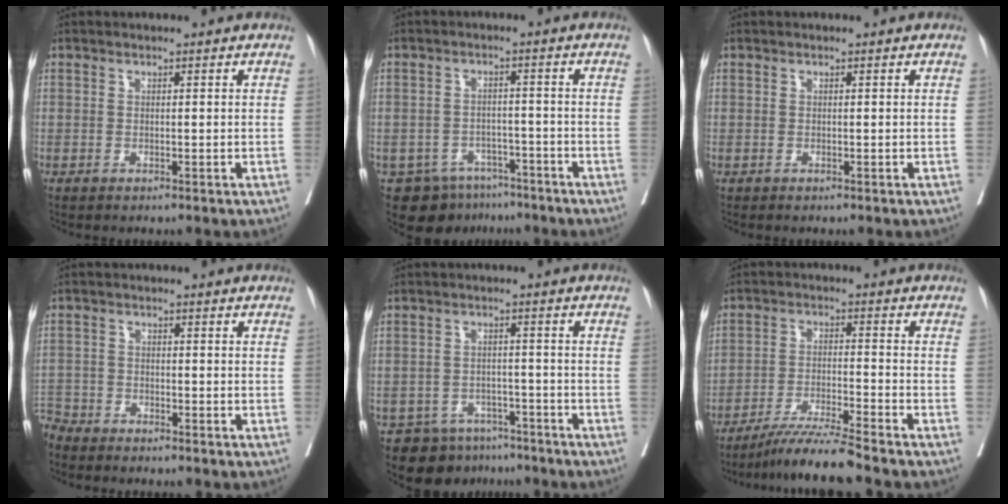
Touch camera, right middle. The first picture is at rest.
{"total": 7.7, "force": [-5.7, 5.0, 1.5], "torque": [-0.013, 0.013, -0.076]}
{"total": 0.0}
{"total": 4.5, "force": [-4.4, 1.0, -0.3], "torque": [0.010, -0.009, -0.087]}
{"total": 7.8, "force": [-6.3, 4.6, 0.8], "torque": [-0.001, 0.016, -0.087]}
{"total": 7.6, "force": [-6.6, -1.6, 3.4], "torque": [-0.057, -0.025, -0.124]}